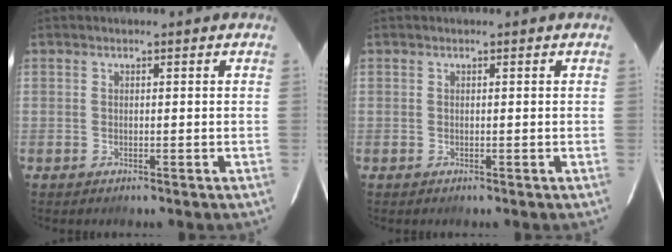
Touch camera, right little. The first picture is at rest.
{"total": 0.0}